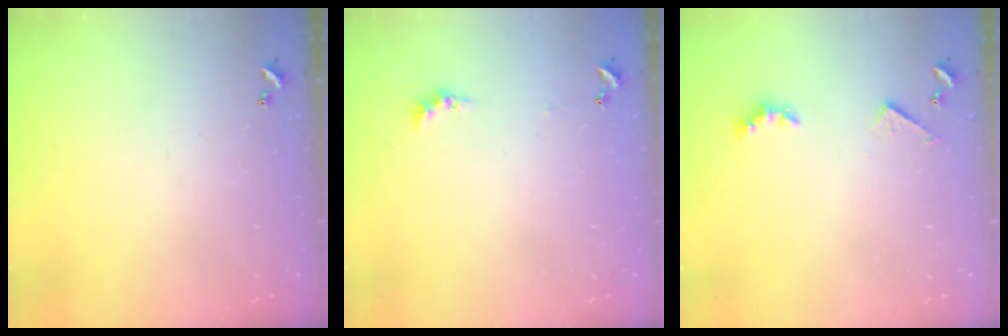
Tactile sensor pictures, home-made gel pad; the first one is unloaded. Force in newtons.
{"total": 0.6, "press": 0.4, "slide": 0.5}
{"total": 3.2, "press": 3.1, "slide": 0.5}